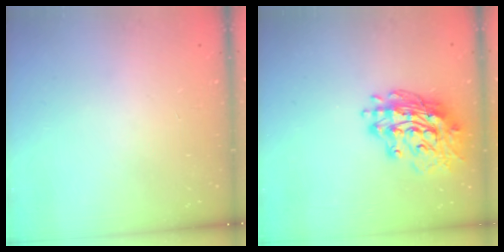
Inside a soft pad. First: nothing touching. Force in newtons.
{"total": 18.5, "press": 18.4, "slide": 2.1}